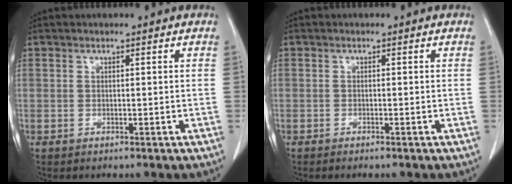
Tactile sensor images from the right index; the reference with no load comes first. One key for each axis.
{"total": 1.5, "fx": -1.2, "fy": 0.1, "fz": 0.8, "tx": -0.015, "ty": -0.002, "tz": -0.013}